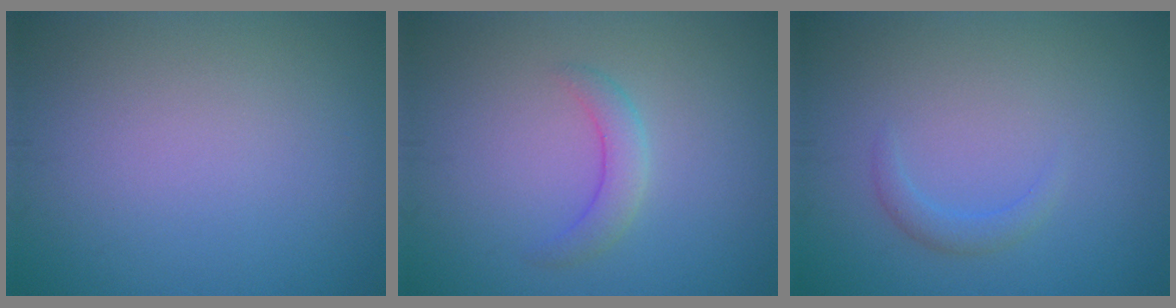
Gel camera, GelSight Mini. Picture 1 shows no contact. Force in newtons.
{"total": 2.0, "press": 2.0, "slide": 0.1}
{"total": 1.3, "press": 1.3, "slide": 0.1}